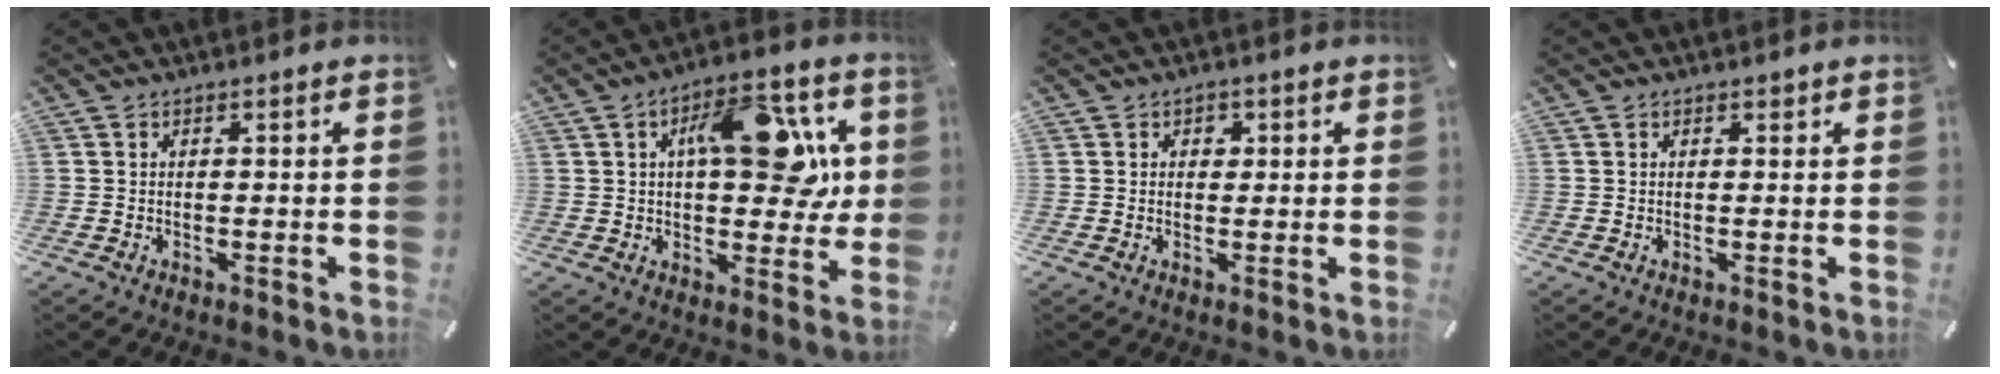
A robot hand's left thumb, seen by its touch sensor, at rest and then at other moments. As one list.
[{"total": 16.1, "force": [4.3, 8.5, 13.0], "torque": [-0.176, 0.000, 0.068]}, {"total": 1.7, "force": [0.4, 1.5, 0.6], "torque": [0.001, 0.000, 0.001]}, {"total": 0.6, "force": [0.3, 0.5, 0.2], "torque": [0.004, -0.001, 0.004]}]